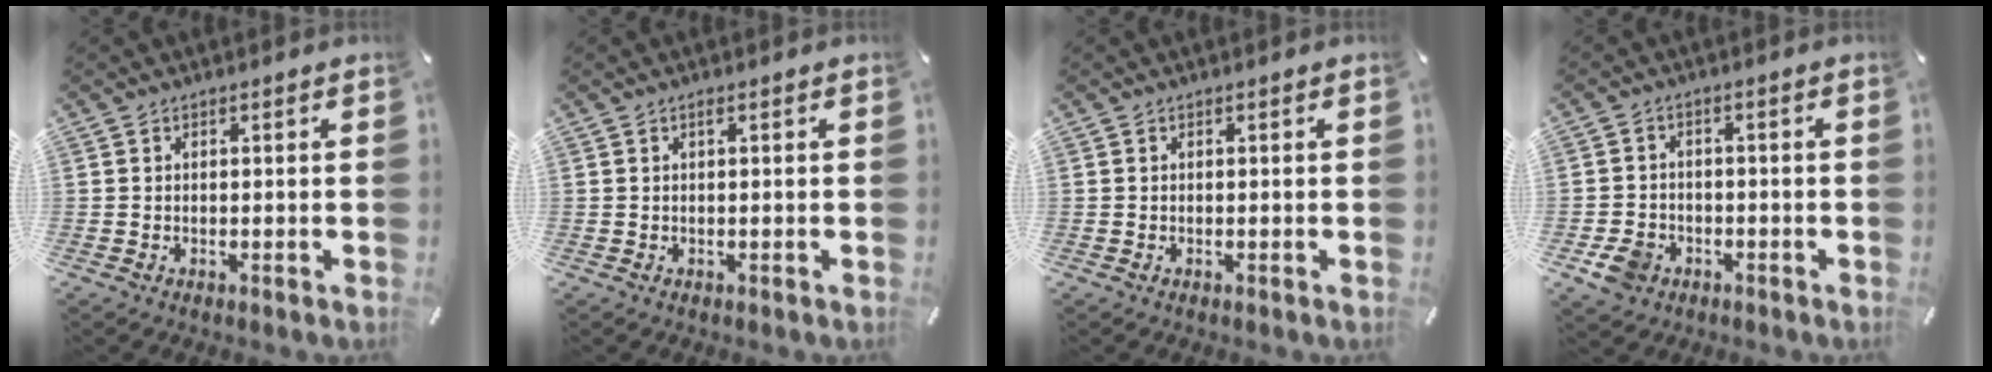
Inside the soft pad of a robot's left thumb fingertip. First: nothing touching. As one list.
[{"total": 0.7, "force": [0.2, 0.1, 0.7], "torque": [-0.013, 0.001, 0.003]}, {"total": 0.0}, {"total": 5.7, "force": [-2.6, 4.6, 2.2], "torque": [-0.044, 0.007, -0.050]}]